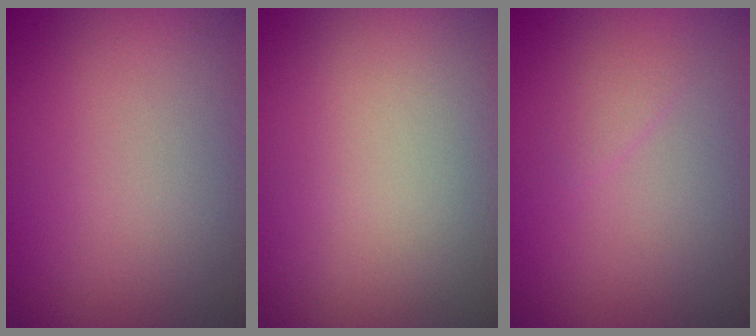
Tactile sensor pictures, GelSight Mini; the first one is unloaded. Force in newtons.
{"total": 0.0}
{"total": 0.9, "press": 0.9, "slide": 0.0}